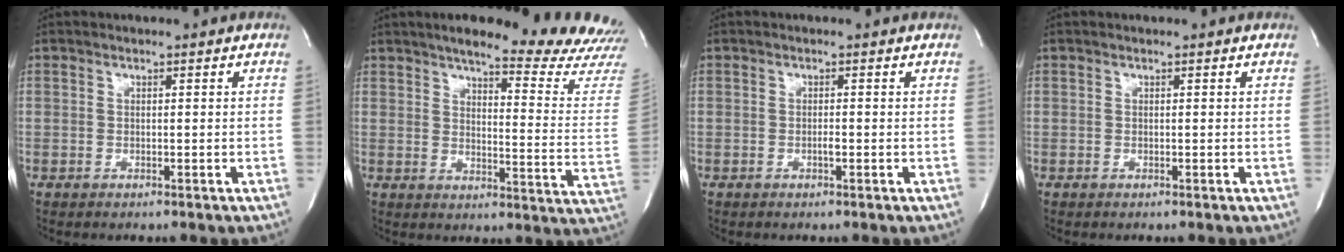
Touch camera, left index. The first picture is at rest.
{"total": 21.1, "force": [19.1, 0.4, 8.9], "torque": [-0.120, -0.104, 0.218]}
{"total": 1.1, "force": [-1.1, 0.0, 0.4], "torque": [-0.007, -0.008, -0.018]}
{"total": 0.0}